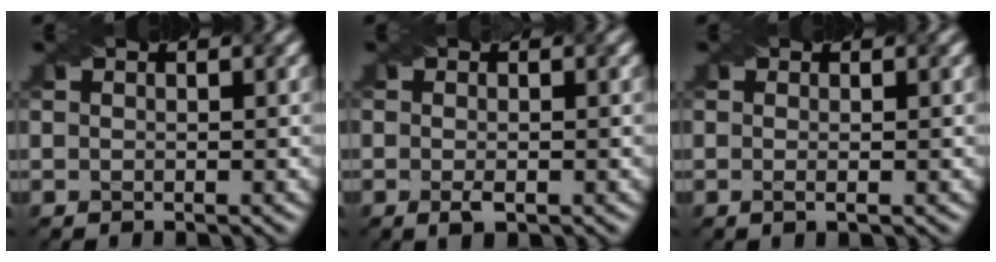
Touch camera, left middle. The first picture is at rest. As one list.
[{"total": 1.3, "force": [-0.5, 0.4, 1.1], "torque": [-0.023, -0.001, -0.009]}, {"total": 0.9, "force": [-0.2, -0.1, 0.8], "torque": [-0.009, -0.001, -0.009]}]